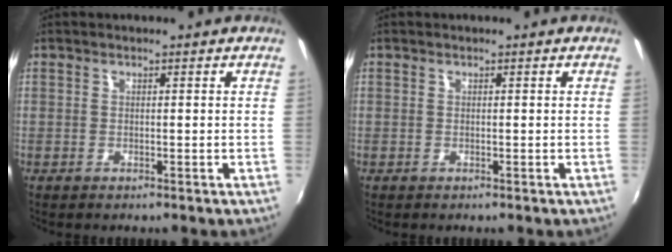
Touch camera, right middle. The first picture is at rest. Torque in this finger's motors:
{"motor_torque": [0.00, 0.00, -0.01, 0.00]}